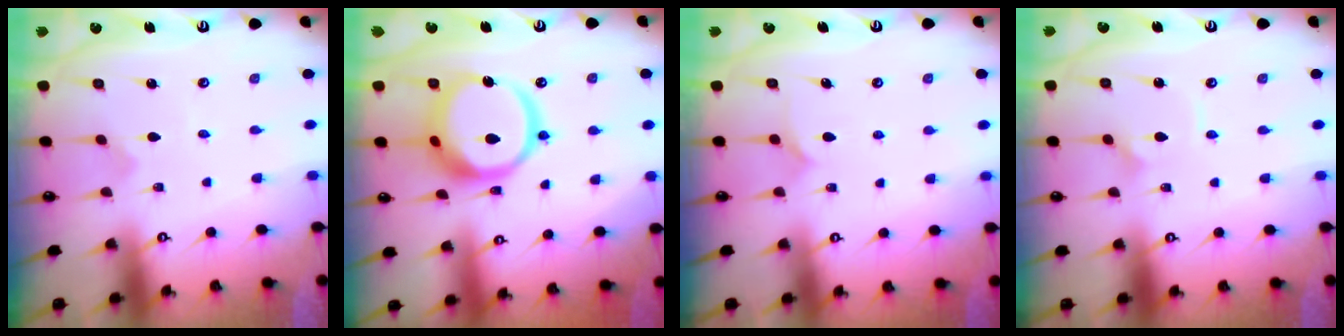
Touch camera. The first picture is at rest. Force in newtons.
{"total": 17.0, "press": 16.9, "slide": 1.9}
{"total": 5.6, "press": 5.6, "slide": 0.1}
{"total": 2.4, "press": 2.4, "slide": 0.1}